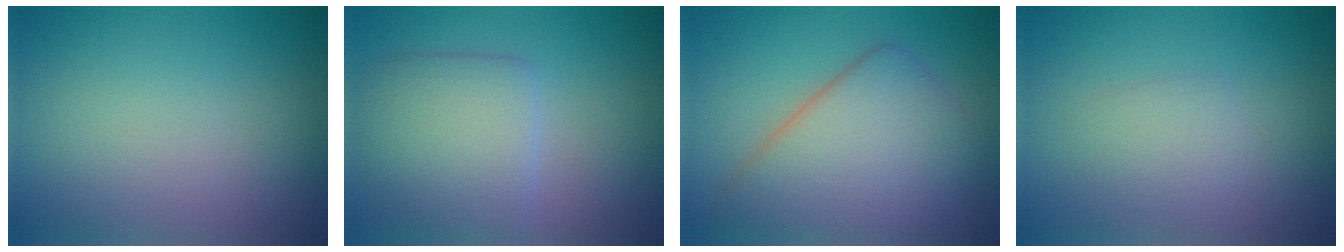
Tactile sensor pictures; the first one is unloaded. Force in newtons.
{"total": 4.9, "press": 4.9, "slide": 0.4}
{"total": 7.4, "press": 7.4, "slide": 0.3}
{"total": 1.6, "press": 1.6, "slide": 0.1}